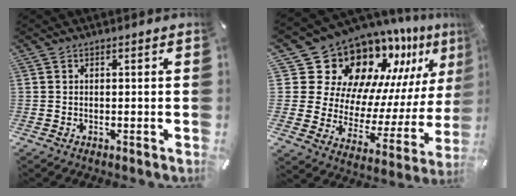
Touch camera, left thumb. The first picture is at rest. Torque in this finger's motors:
{"motor_torque": [2.50, 2.51, 1.62, -1.15, 0.06]}